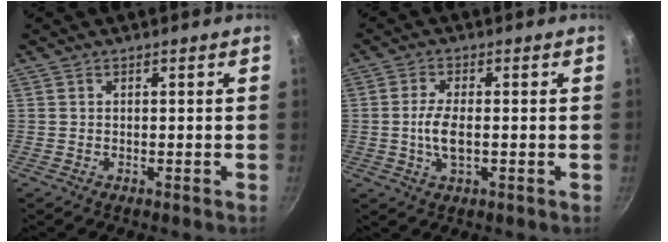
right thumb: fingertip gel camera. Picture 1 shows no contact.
{"total": 5.2, "force": [-0.5, 2.0, 4.8], "torque": [-0.105, 0.000, -0.014]}